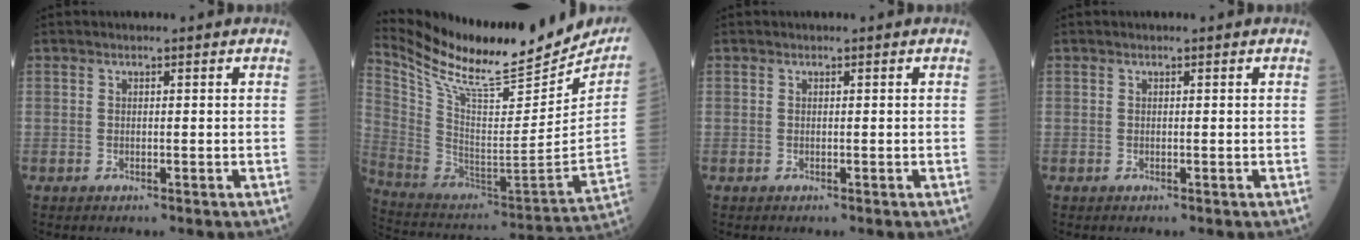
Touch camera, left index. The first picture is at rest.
{"total": 26.8, "force": [23.8, 3.9, 11.6], "torque": [-0.214, -0.065, 0.367]}
{"total": 0.0}
{"total": 0.0}